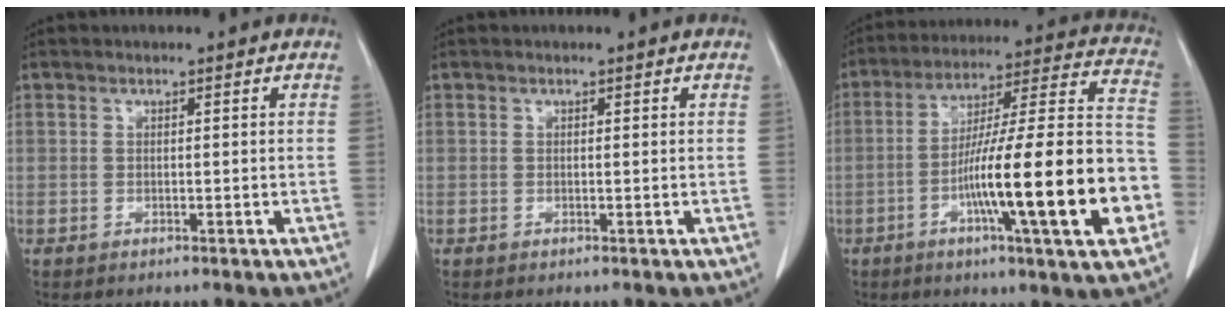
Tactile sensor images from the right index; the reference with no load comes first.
{"total": 0.0}
{"total": 23.1, "force": [-6.9, 1.0, 22.0], "torque": [-0.304, 0.004, -0.108]}